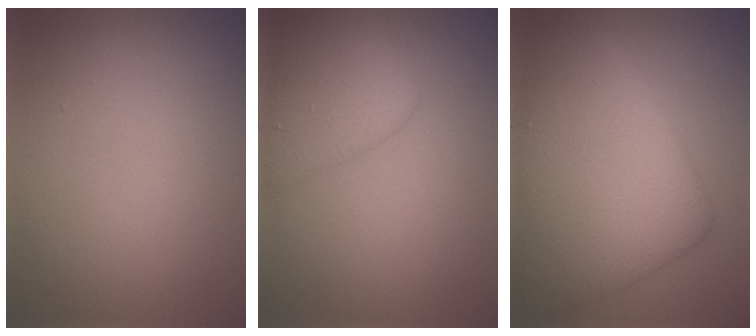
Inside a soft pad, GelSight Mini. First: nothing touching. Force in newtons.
{"total": 3.9, "press": 3.9, "slide": 0.2}
{"total": 9.5, "press": 9.5, "slide": 0.1}